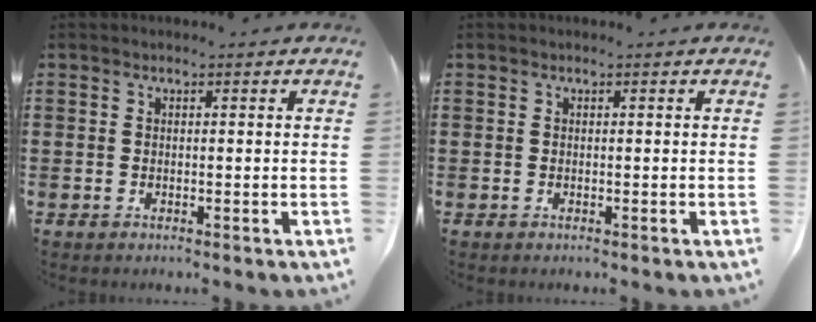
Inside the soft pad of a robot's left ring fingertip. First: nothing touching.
{"total": 0.0}